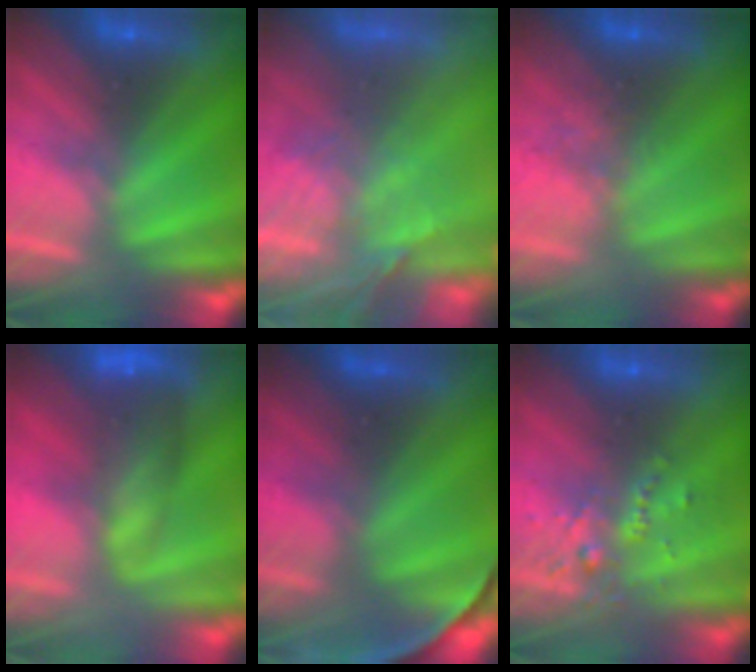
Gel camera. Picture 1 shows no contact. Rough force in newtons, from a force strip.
{"total": 6.9}
{"total": 2.2}
{"total": 7.6}
{"total": 7.9}
{"total": 2.6}